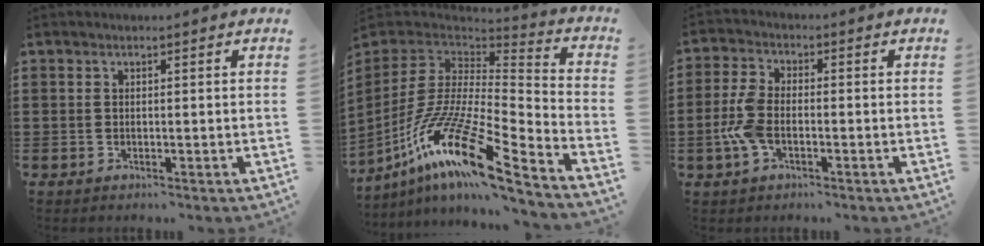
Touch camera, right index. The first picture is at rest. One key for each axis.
{"total": 18.4, "fx": -10.6, "fy": 3.9, "fz": 14.5, "tx": -0.303, "ty": 0.013, "tz": -0.203}
{"total": 6.0, "fx": -1.7, "fy": 3.1, "fz": 4.8, "tx": -0.125, "ty": -0.007, "tz": -0.041}